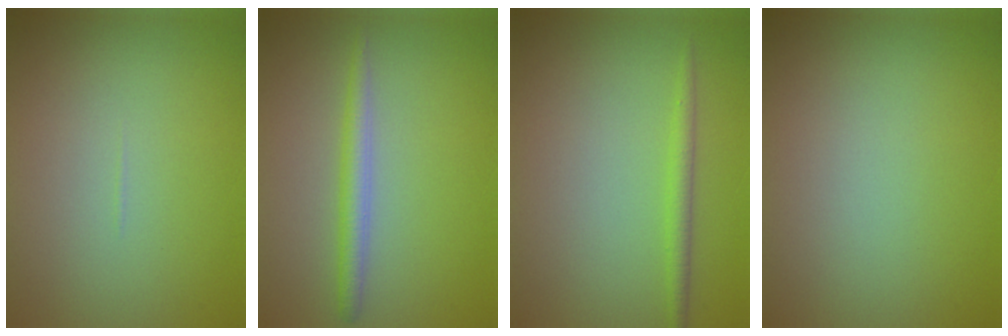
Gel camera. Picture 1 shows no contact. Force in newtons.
{"total": 2.2, "press": 2.2, "slide": 0.1}
{"total": 1.6, "press": 1.6, "slide": 0.0}
{"total": 0.0}